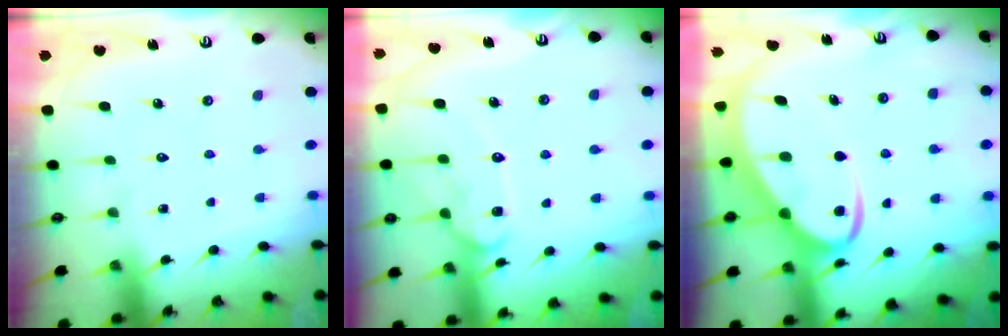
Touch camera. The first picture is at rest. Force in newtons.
{"total": 12.5, "press": 12.4, "slide": 1.0}
{"total": 8.0, "press": 8.0, "slide": 0.9}